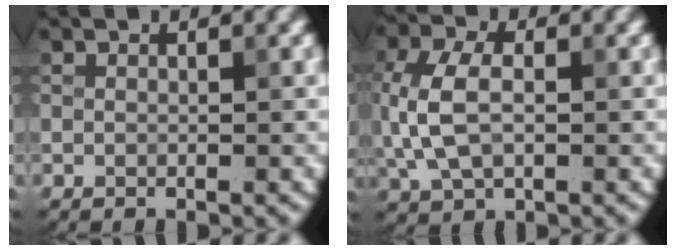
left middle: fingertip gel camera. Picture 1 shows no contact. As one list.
[{"total": 5.8, "force": [0.0, 3.7, 4.5], "torque": [-0.109, 0.002, -0.001]}]